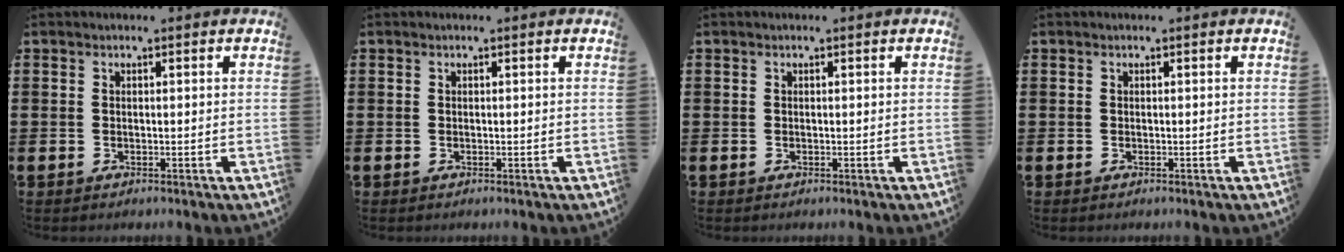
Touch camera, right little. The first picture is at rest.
{"total": 0.0}
{"total": 0.0}
{"total": 0.0}